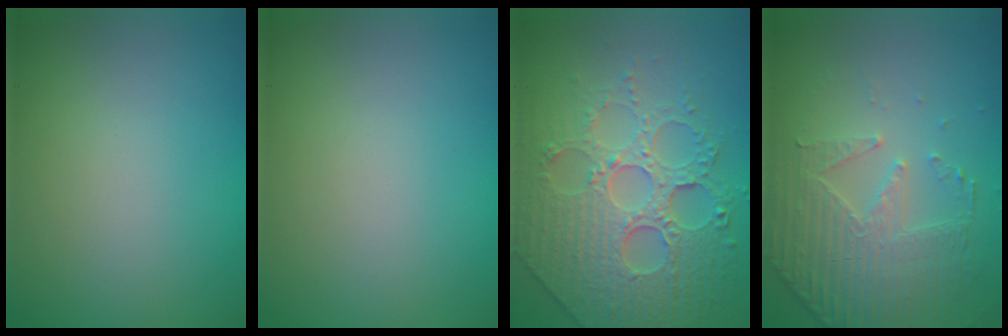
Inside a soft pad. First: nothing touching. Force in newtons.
{"total": 0.0}
{"total": 8.1, "press": 6.0, "slide": 5.4}
{"total": 4.9, "press": 3.7, "slide": 3.3}